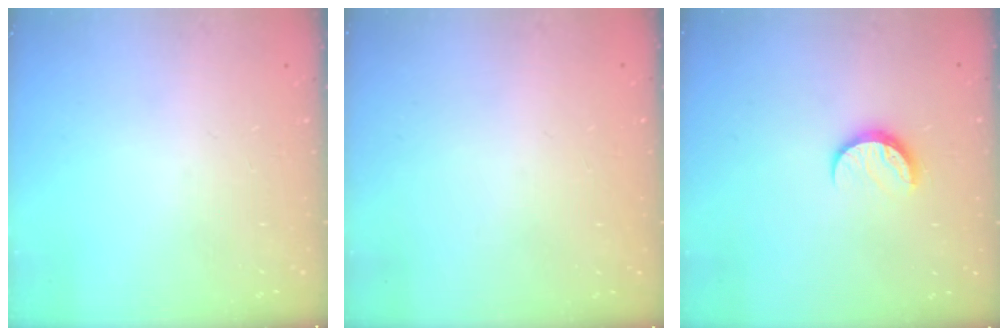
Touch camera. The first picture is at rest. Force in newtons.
{"total": 0.6, "press": 0.5, "slide": 0.1}
{"total": 7.0, "press": 7.0, "slide": 0.6}